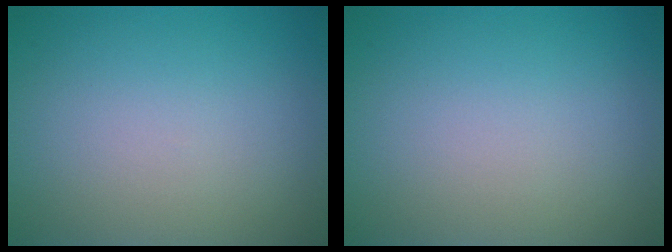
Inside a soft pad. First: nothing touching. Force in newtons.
{"total": 0.0}